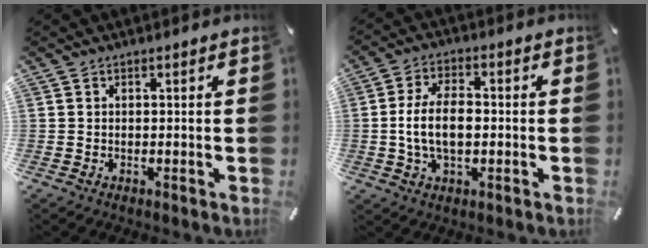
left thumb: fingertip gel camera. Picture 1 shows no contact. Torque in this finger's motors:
{"motor_torque": [1.60, 1.80, 1.04, 0.06, 0.38]}